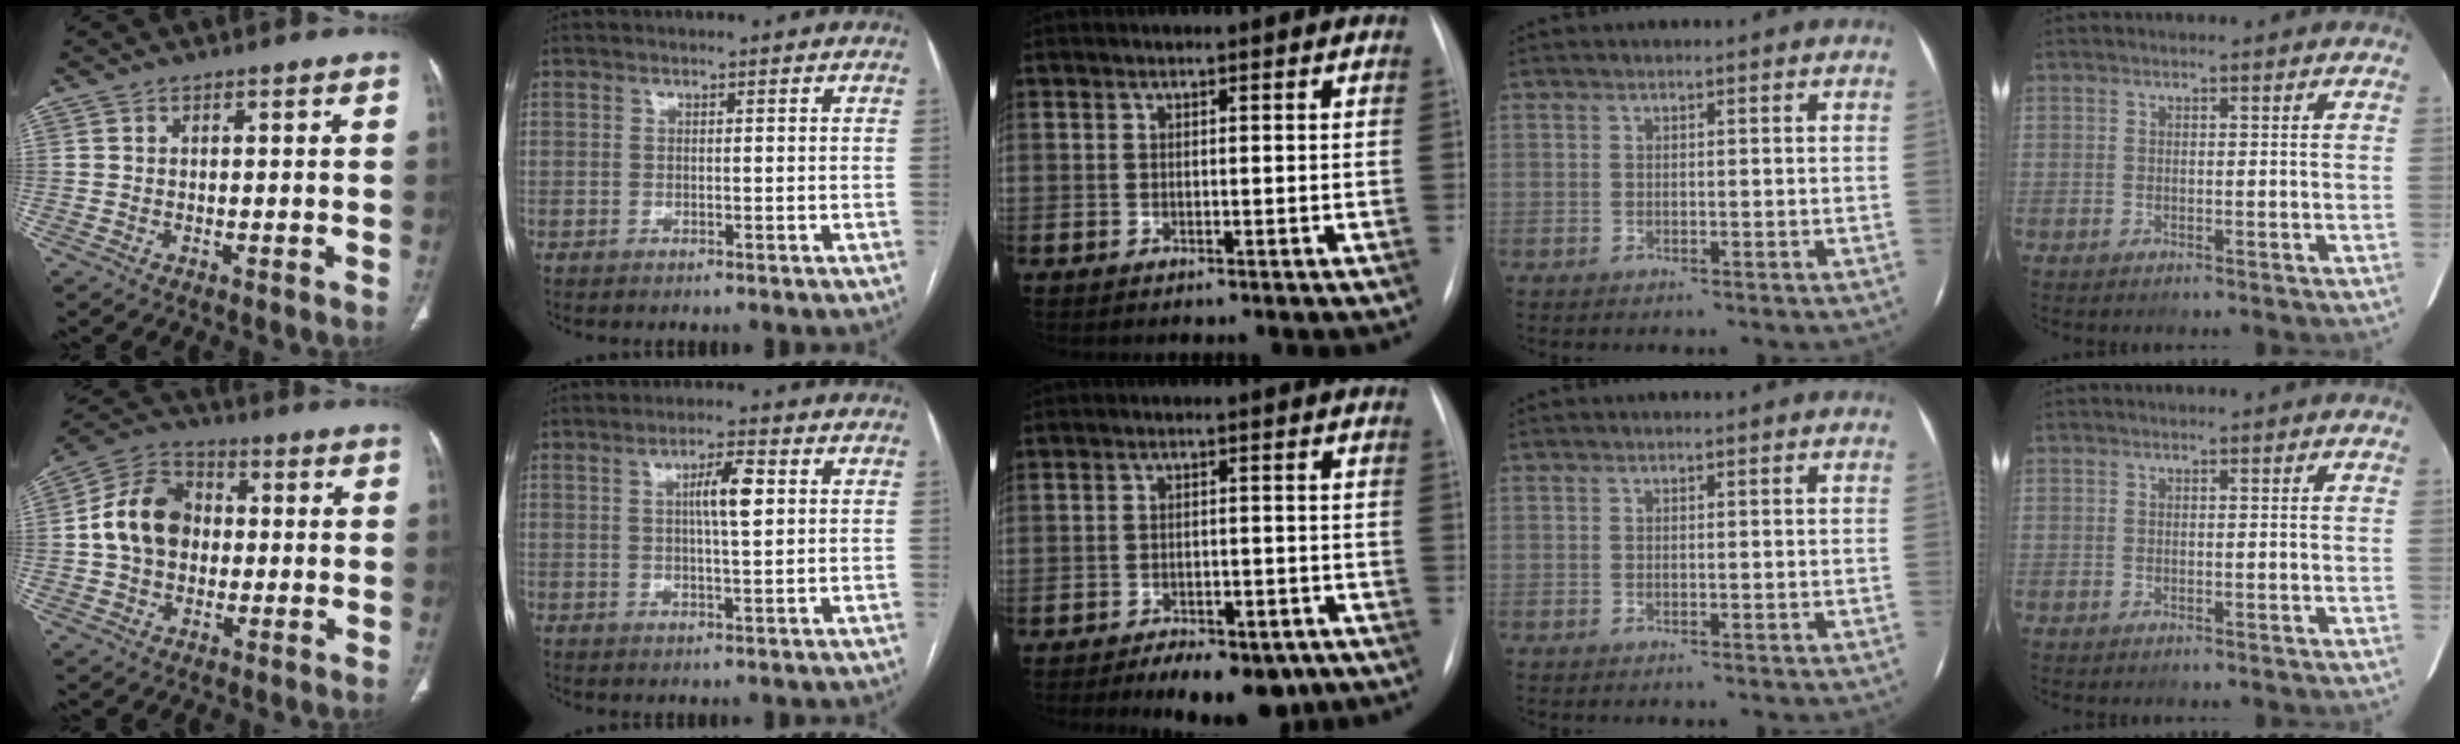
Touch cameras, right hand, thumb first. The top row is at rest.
{"thumb": {"total": 12.5, "force": [0.2, 9.7, 7.9], "torque": [-0.124, 0.029, -0.005]}, "index": {"total": 5.2, "force": [1.2, 0.7, 5.1], "torque": [-0.089, 0.006, 0.020]}, "middle": {"total": 9.7, "force": [-7.0, 4.4, 5.1], "torque": [-0.055, 0.010, -0.096]}}